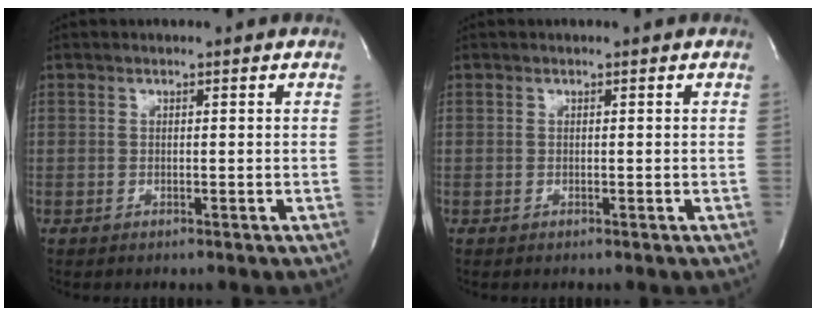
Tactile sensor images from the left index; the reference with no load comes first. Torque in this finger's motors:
{"motor_torque": [0.00, 0.00, 0.00, 0.00]}